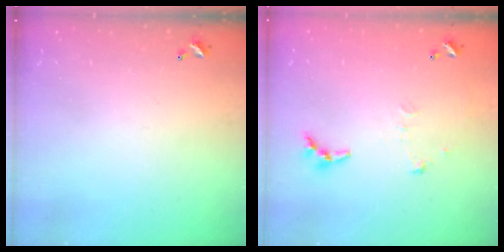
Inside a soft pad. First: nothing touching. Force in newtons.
{"total": 6.2, "press": 6.2, "slide": 0.4}